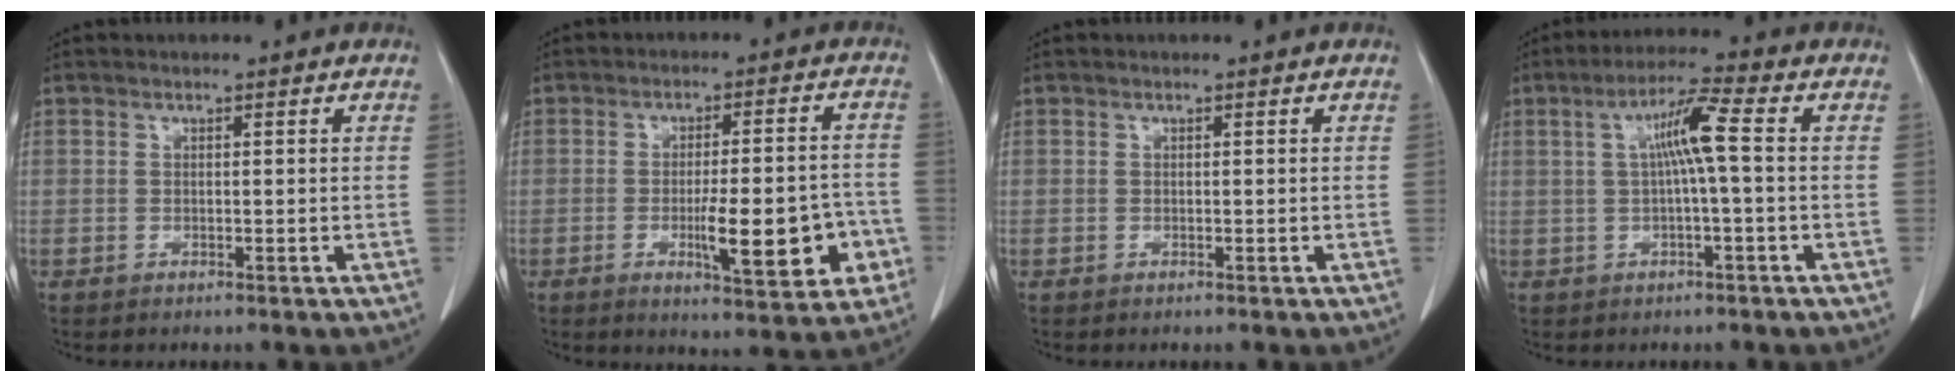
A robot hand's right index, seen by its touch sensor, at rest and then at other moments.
{"total": 12.1, "force": [-3.9, 2.7, 11.1], "torque": [-0.153, 0.005, -0.049]}
{"total": 0.0}
{"total": 6.2, "force": [0.6, -0.1, 6.2], "torque": [-0.113, 0.015, 0.011]}